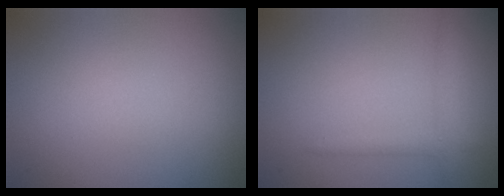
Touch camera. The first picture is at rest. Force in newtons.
{"total": 1.7, "press": 1.7, "slide": 0.1}